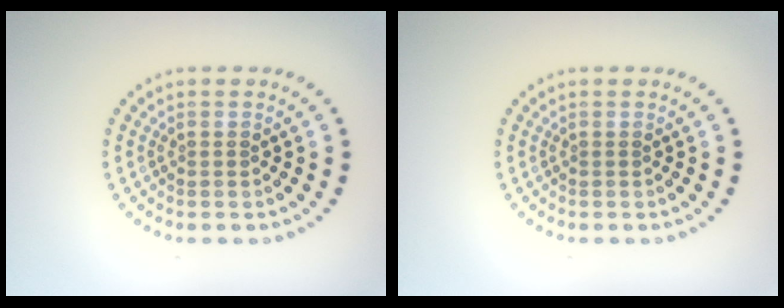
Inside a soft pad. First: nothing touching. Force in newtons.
{"total": 0.0}